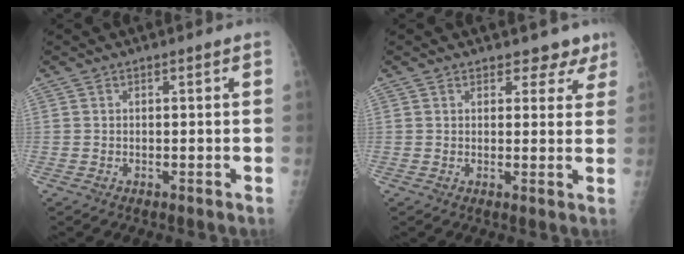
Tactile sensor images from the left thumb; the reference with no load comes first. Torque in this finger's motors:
{"motor_torque": [0.38, 0.33, -0.13, -0.18, 0.03]}